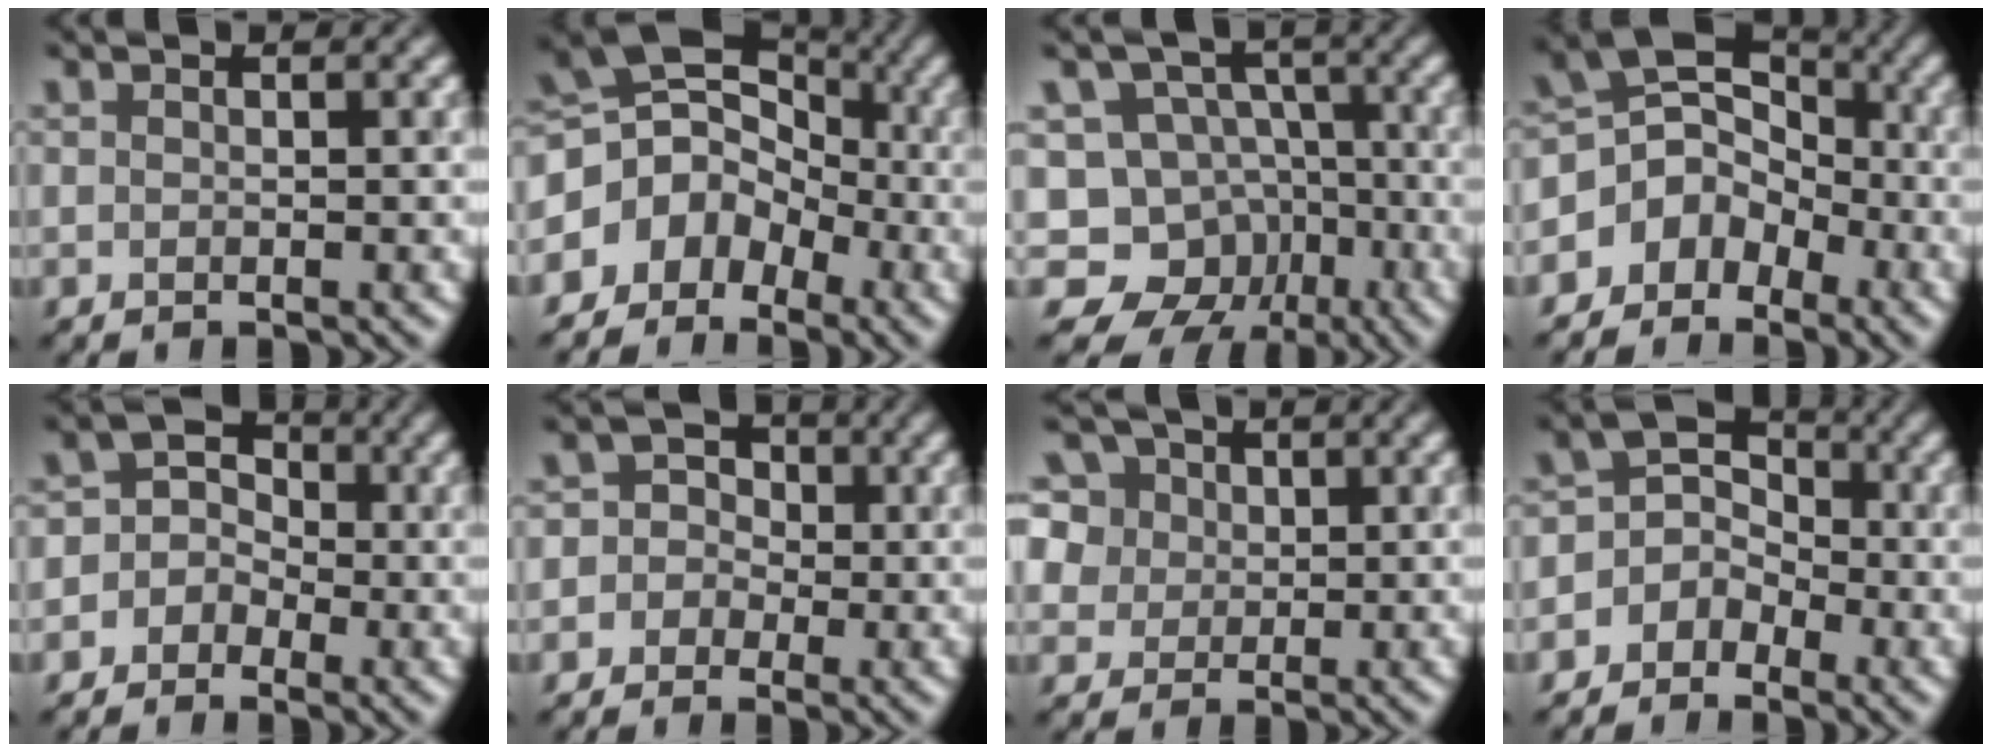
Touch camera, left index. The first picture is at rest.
{"total": 5.8, "force": [-2.1, 4.7, 2.6], "torque": [-0.017, 0.012, -0.050]}
{"total": 9.7, "force": [-4.5, 8.1, 3.1], "torque": [-0.035, 0.012, -0.084]}
{"total": 5.1, "force": [-2.6, 3.9, 2.0], "torque": [-0.009, 0.008, -0.056]}
{"total": 4.0, "force": [-1.2, 3.7, 0.9], "torque": [0.020, 0.028, -0.048]}
{"total": 3.5, "force": [-0.9, 3.4, 0.7], "torque": [0.025, 0.022, -0.042]}
{"total": 12.0, "force": [6.8, 8.1, 5.7], "torque": [-0.135, 0.039, 0.098]}
{"total": 3.3, "force": [-1.5, 2.8, 0.9], "torque": [0.017, 0.010, -0.043]}